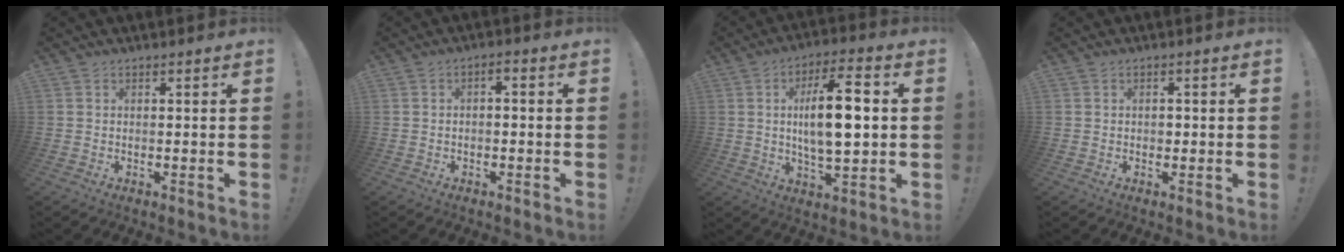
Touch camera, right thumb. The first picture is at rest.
{"total": 2.1, "force": [-1.5, 0.8, 1.2], "torque": [-0.022, 0.010, -0.027]}
{"total": 15.2, "force": [1.2, 5.4, 14.2], "torque": [-0.244, 0.001, 0.010]}
{"total": 1.2, "force": [-0.5, 1.0, 0.5], "torque": [-0.004, 0.002, -0.011]}